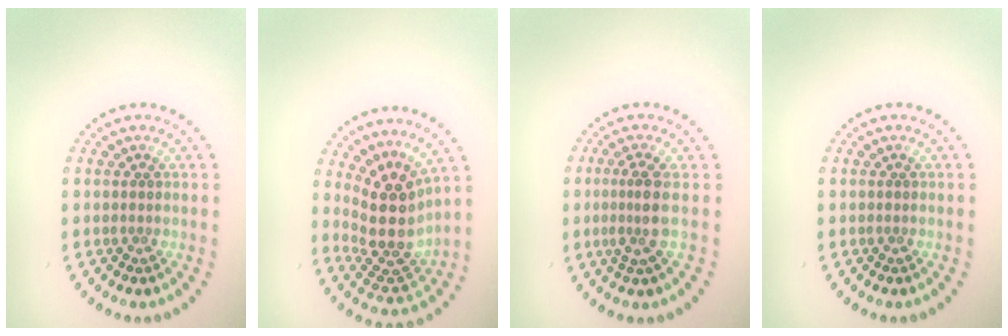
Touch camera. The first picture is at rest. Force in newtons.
{"total": 4.9, "press": 3.8, "slide": 3.1}
{"total": 2.4, "press": 1.8, "slide": 1.7}
{"total": 0.0}